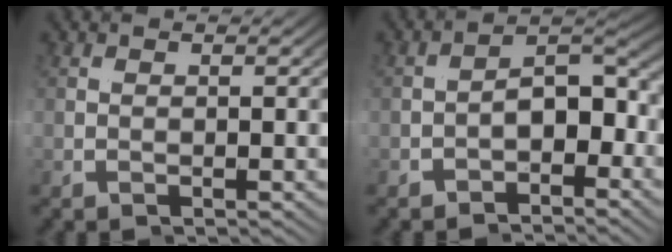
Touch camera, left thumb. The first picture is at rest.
{"total": 3.3, "force": [-2.5, 1.2, 1.8], "torque": [-0.040, 0.000, -0.040]}